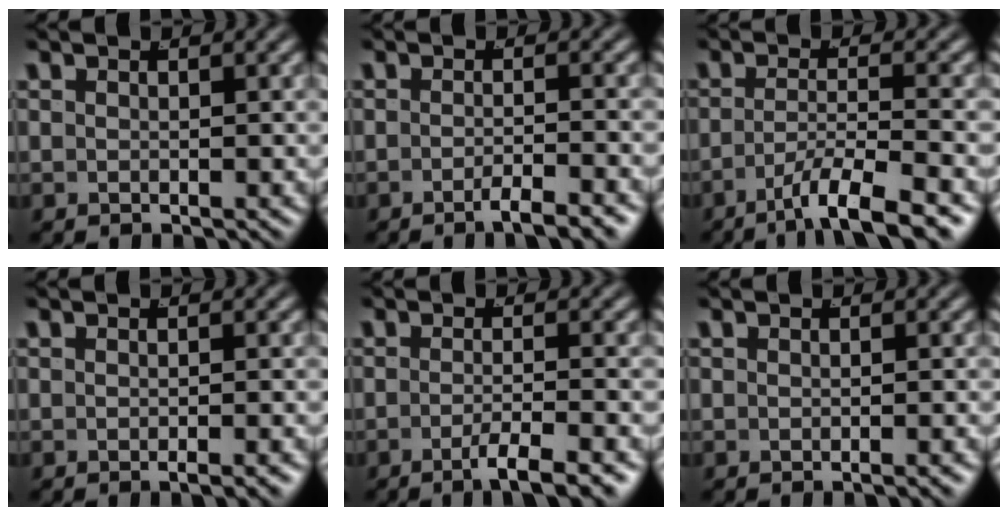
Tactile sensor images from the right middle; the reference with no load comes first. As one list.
[{"total": 2.9, "force": [-2.3, 0.0, 1.7], "torque": [-0.022, -0.001, -0.041]}, {"total": 6.2, "force": [-4.2, 0.9, 4.6], "torque": [-0.079, -0.022, -0.055]}, {"total": 1.2, "force": [-1.0, -0.2, 0.7], "torque": [-0.007, 0.005, -0.018]}, {"total": 4.1, "force": [-2.9, 0.2, 2.8], "torque": [-0.048, -0.011, -0.045]}, {"total": 0.7, "force": [-0.6, -0.3, 0.3], "torque": [-0.004, 0.004, -0.012]}]